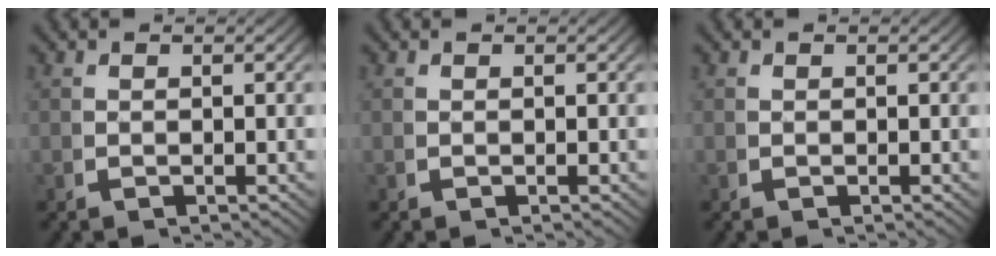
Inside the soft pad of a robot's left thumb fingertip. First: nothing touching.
{"total": 0.0}
{"total": 0.0}